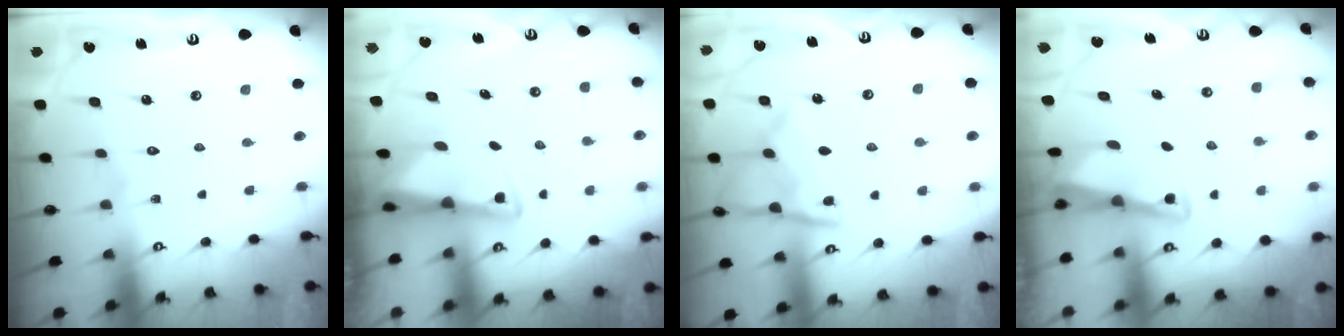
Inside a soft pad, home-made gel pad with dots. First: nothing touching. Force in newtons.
{"total": 3.0, "press": 3.0, "slide": 0.6}
{"total": 11.6, "press": 11.5, "slide": 1.1}
{"total": 3.0, "press": 3.0, "slide": 0.5}